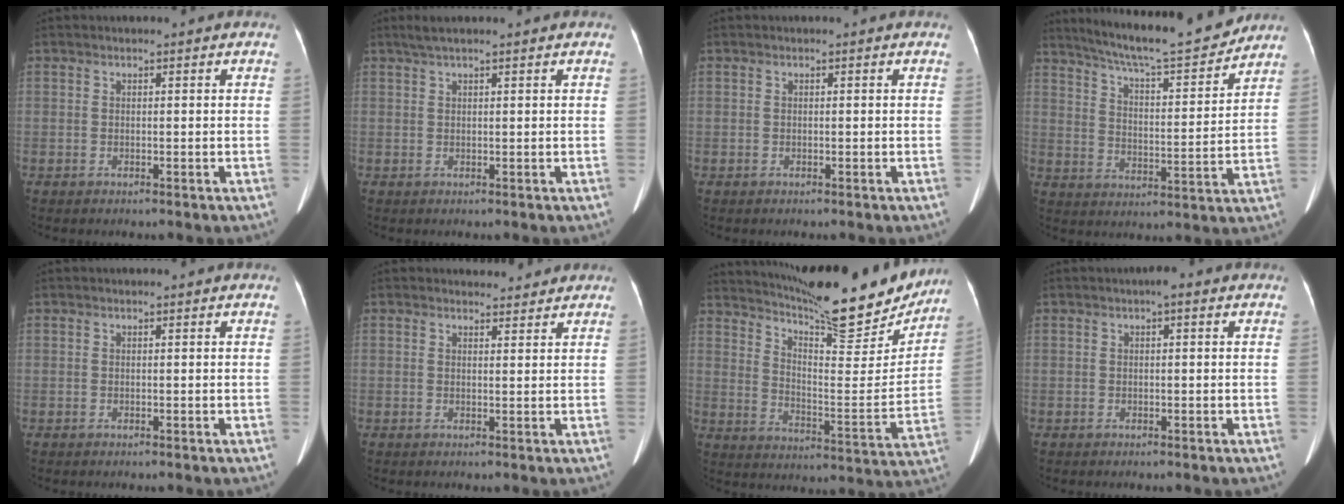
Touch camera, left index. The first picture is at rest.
{"total": 3.2, "force": [2.5, 0.1, 2.0], "torque": [-0.039, 0.027, 0.047]}
{"total": 0.0}
{"total": 17.0, "force": [15.4, 1.1, 7.2], "torque": [-0.119, -0.004, 0.232]}
{"total": 0.0}
{"total": 2.9, "force": [2.7, 0.9, 0.0], "torque": [-0.002, 0.001, 0.034]}
{"total": 21.9, "force": [19.4, 3.2, 9.7], "torque": [-0.154, -0.042, 0.274]}
{"total": 1.3, "force": [0.5, 0.3, 1.1], "torque": [-0.017, 0.004, 0.003]}